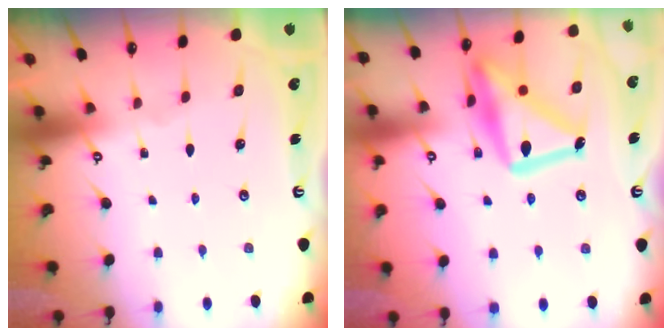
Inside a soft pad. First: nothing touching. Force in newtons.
{"total": 21.5, "press": 21.4, "slide": 1.5}